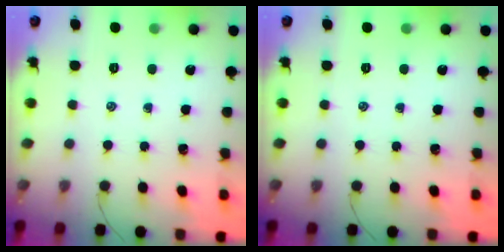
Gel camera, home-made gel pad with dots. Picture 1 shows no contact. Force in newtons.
{"total": 0.0}